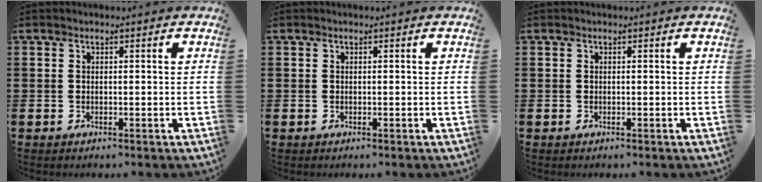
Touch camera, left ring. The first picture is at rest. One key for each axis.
{"total": 0.0}
{"total": 0.0}